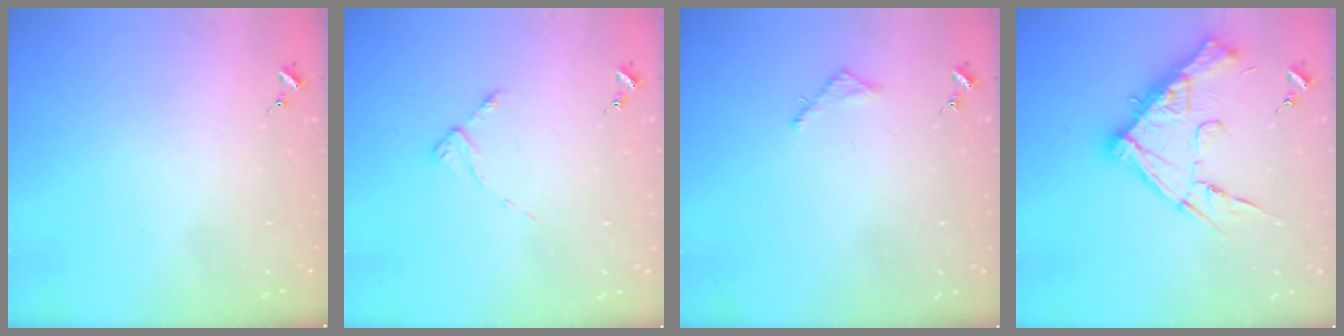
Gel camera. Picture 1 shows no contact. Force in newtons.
{"total": 2.7, "press": 2.7, "slide": 0.4}
{"total": 2.5, "press": 2.5, "slide": 0.2}
{"total": 15.4, "press": 15.4, "slide": 0.4}